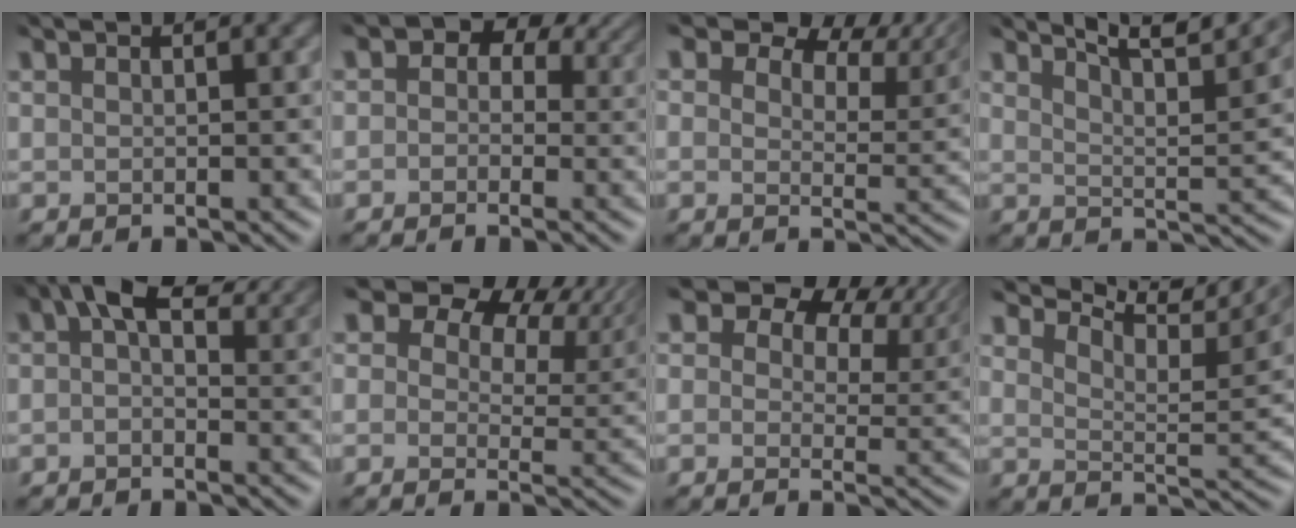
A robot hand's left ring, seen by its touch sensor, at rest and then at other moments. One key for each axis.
{"total": 7.5, "fx": 3.1, "fy": 5.5, "fz": 4.1, "tx": -0.065, "ty": 0.014, "tz": 0.031}
{"total": 6.8, "fx": 5.0, "fy": 3.5, "fz": 2.8, "tx": -0.052, "ty": -0.011, "tz": 0.068}
{"total": 8.5, "fx": 6.7, "fy": 2.1, "fz": 4.8, "tx": -0.076, "ty": 0.005, "tz": 0.067}
{"total": 6.3, "fx": 2.6, "fy": 3.6, "fz": 4.5, "tx": -0.074, "ty": 0.010, "tz": 0.029}
{"total": 8.3, "fx": 4.4, "fy": 5.3, "fz": 4.5, "tx": -0.064, "ty": -0.011, "tz": 0.066}
{"total": 6.7, "fx": 3.8, "fy": 4.3, "fz": 3.4, "tx": -0.056, "ty": -0.014, "tz": 0.058}
{"total": 6.7, "fx": 4.8, "fy": 2.5, "fz": 3.9, "tx": -0.060, "ty": -0.007, "tz": 0.074}